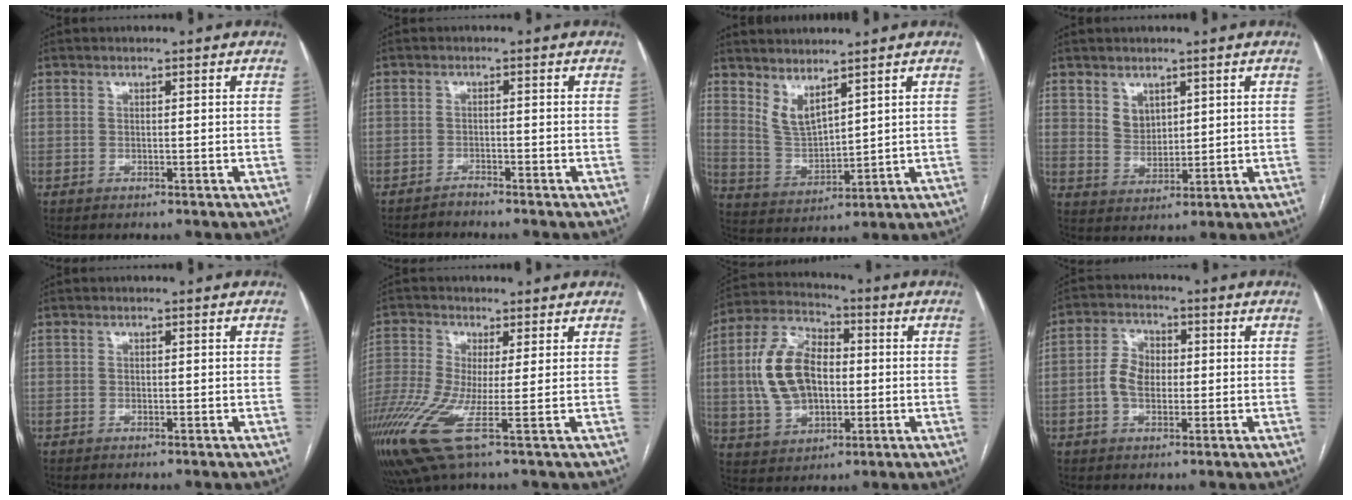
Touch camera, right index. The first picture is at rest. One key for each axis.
{"total": 1.4, "fx": -1.3, "fy": -0.4, "fz": -0.2, "tx": 0.004, "ty": -0.007, "tz": -0.022}
{"total": 5.7, "fx": 4.4, "fy": 1.6, "fz": 3.3, "tx": -0.075, "ty": -0.013, "tz": 0.104}
{"total": 3.9, "fx": 2.1, "fy": 2.9, "fz": 1.6, "tx": -0.034, "ty": -0.001, "tz": 0.051}
{"total": 0.0}
{"total": 10.9, "fx": -4.2, "fy": 0.8, "fz": 10.0, "tx": -0.229, "ty": -0.027, "tz": -0.083}
{"total": 13.6, "fx": 0.2, "fy": 8.1, "fz": 10.9, "tx": -0.240, "ty": 0.025, "tz": 0.009}
{"total": 5.9, "fx": -0.6, "fy": 4.0, "fz": 4.3, "tx": -0.095, "ty": 0.016, "tz": -0.013}